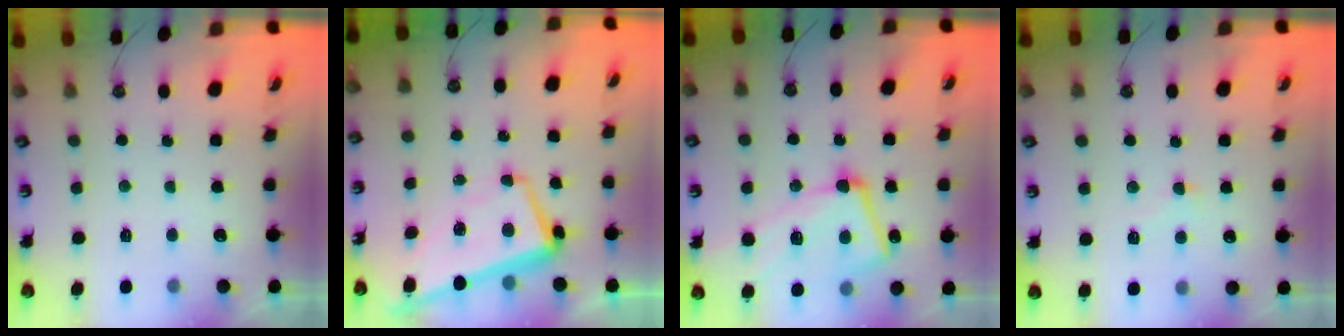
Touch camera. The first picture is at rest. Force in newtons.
{"total": 4.7, "press": 4.4, "slide": 1.7}
{"total": 11.5, "press": 11.4, "slide": 1.5}
{"total": 2.6, "press": 2.5, "slide": 0.9}